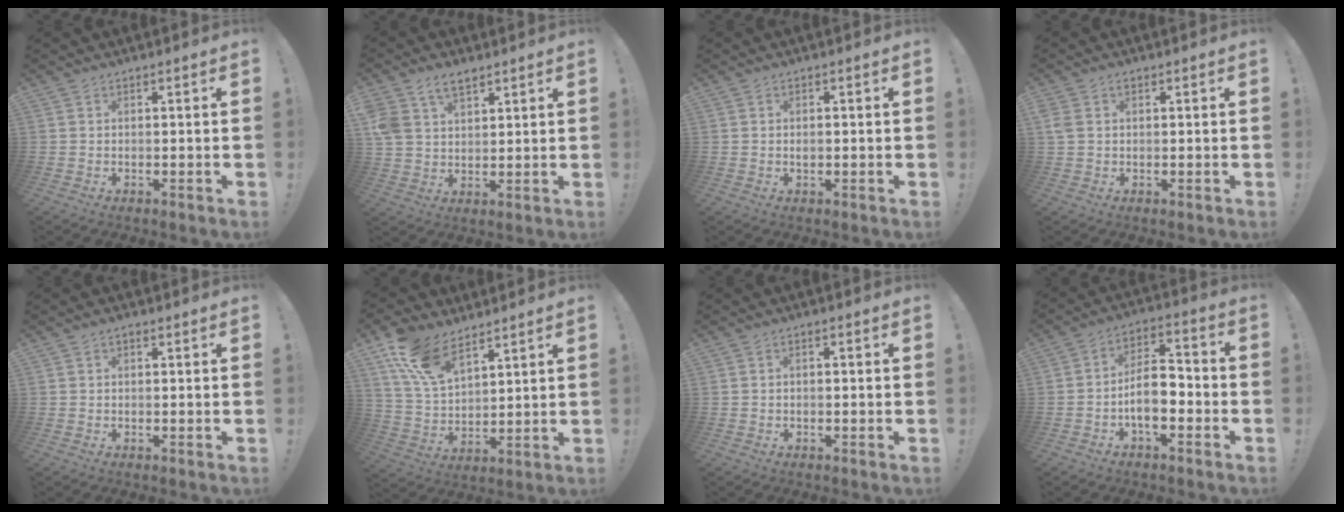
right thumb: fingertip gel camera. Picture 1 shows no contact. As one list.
[{"total": 8.4, "force": [5.4, 5.2, 3.8], "torque": [-0.067, -0.016, 0.107]}, {"total": 0.9, "force": [0.1, 0.5, 0.7], "torque": [-0.007, 0.000, -0.001]}, {"total": 2.8, "force": [0.7, 2.1, 1.8], "torque": [-0.026, 0.003, 0.015]}, {"total": 0.6, "force": [-0.1, 0.5, 0.4], "torque": [-0.009, 0.003, -0.001]}, {"total": 14.0, "force": [9.4, 7.0, 7.6], "torque": [-0.150, -0.043, 0.182]}, {"total": 0.8, "force": [-0.5, 0.3, 0.6], "torque": [-0.009, 0.003, -0.010]}, {"total": 10.0, "force": [-3.3, 5.0, 8.0], "torque": [-0.143, 0.015, -0.060]}]